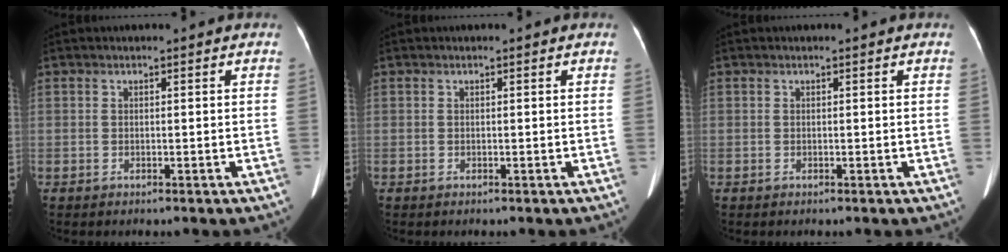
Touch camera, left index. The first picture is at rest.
{"total": 0.0}
{"total": 0.0}